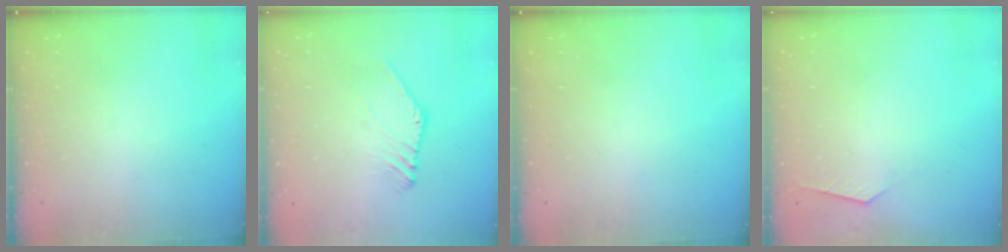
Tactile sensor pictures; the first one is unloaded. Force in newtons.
{"total": 0.9, "press": 0.9, "slide": 0.1}
{"total": 0.0}
{"total": 2.4, "press": 2.4, "slide": 0.4}